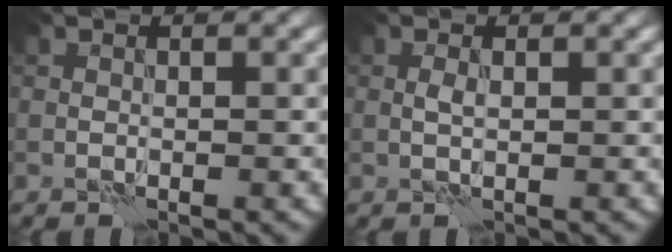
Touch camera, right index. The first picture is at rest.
{"total": 0.8, "force": [0.0, 0.2, 0.8], "torque": [-0.019, 0.002, 0.002]}